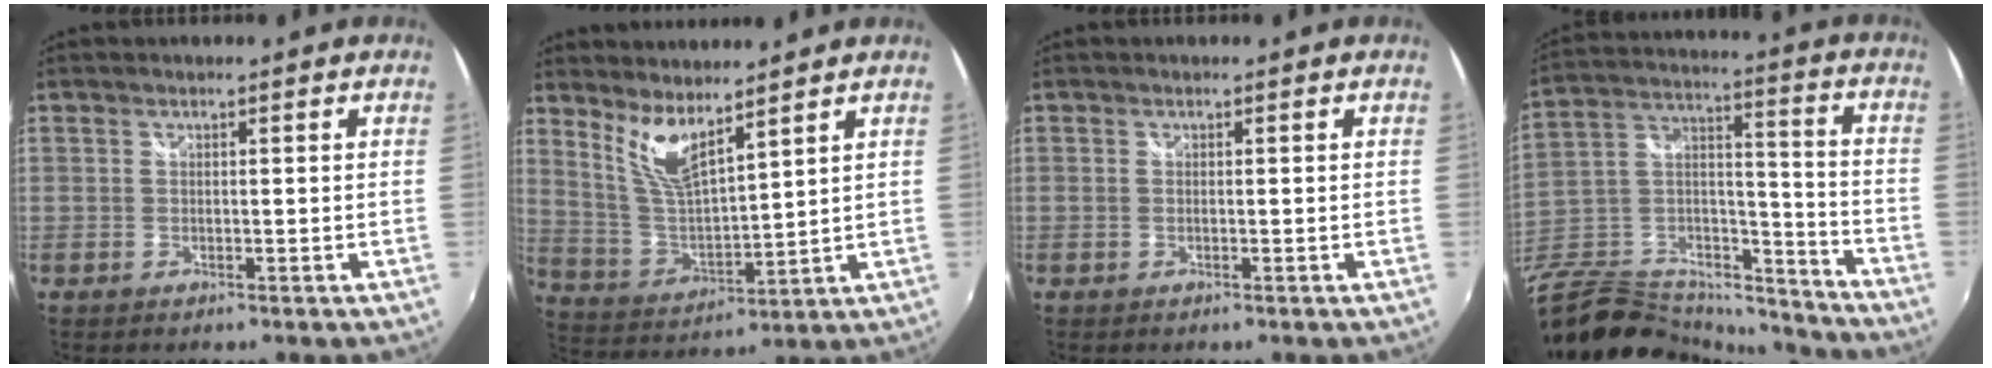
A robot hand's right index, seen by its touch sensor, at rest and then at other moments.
{"total": 8.5, "force": [6.3, 1.9, 5.4], "torque": [-0.108, -0.012, 0.132]}
{"total": 0.0}
{"total": 28.6, "force": [-22.9, 11.6, 12.6], "torque": [-0.261, 0.036, -0.362]}